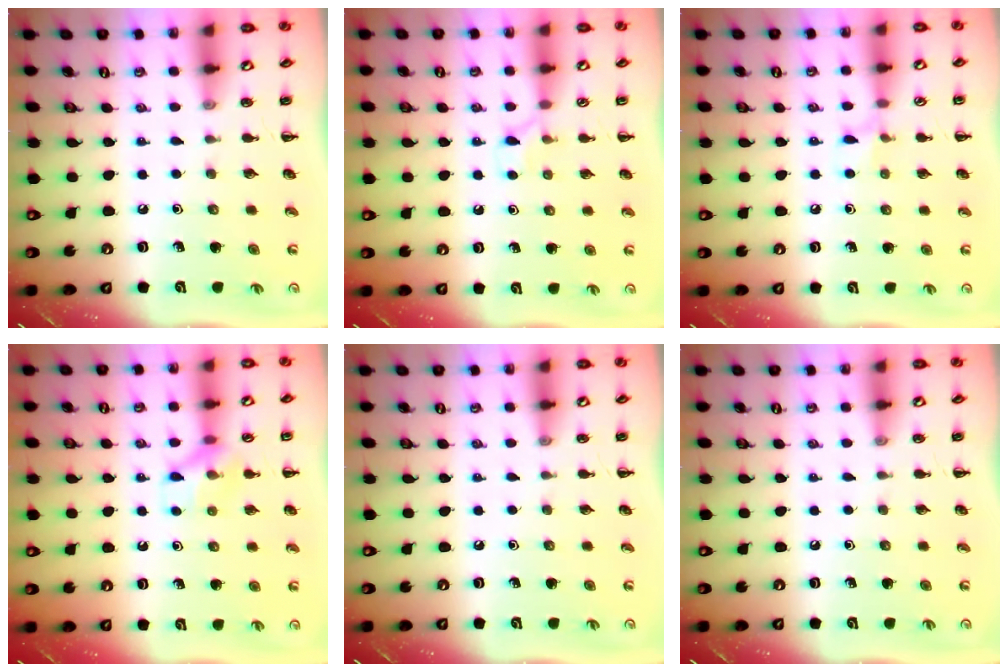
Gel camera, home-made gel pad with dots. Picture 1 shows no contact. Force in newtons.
{"total": 4.0, "press": 3.7, "slide": 1.6}
{"total": 5.3, "press": 4.9, "slide": 1.9}
{"total": 9.4, "press": 9.4, "slide": 0.6}
{"total": 0.0}
{"total": 0.0}